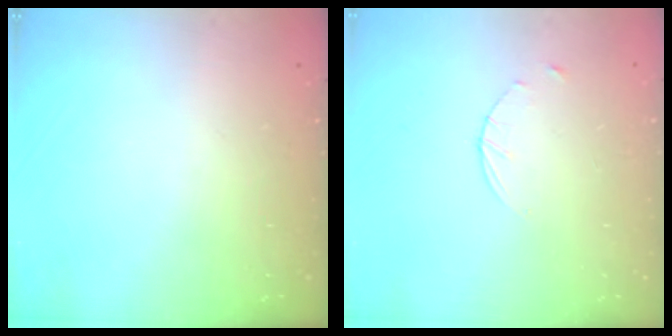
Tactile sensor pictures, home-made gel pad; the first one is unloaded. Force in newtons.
{"total": 1.6, "press": 1.6, "slide": 0.2}